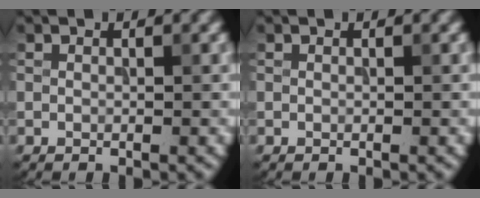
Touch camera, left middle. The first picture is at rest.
{"total": 0.0}